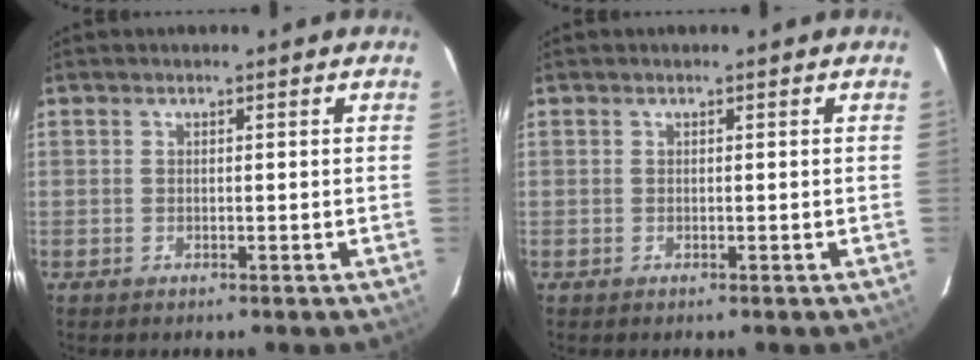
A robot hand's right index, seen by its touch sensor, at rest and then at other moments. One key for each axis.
{"total": 0.0}